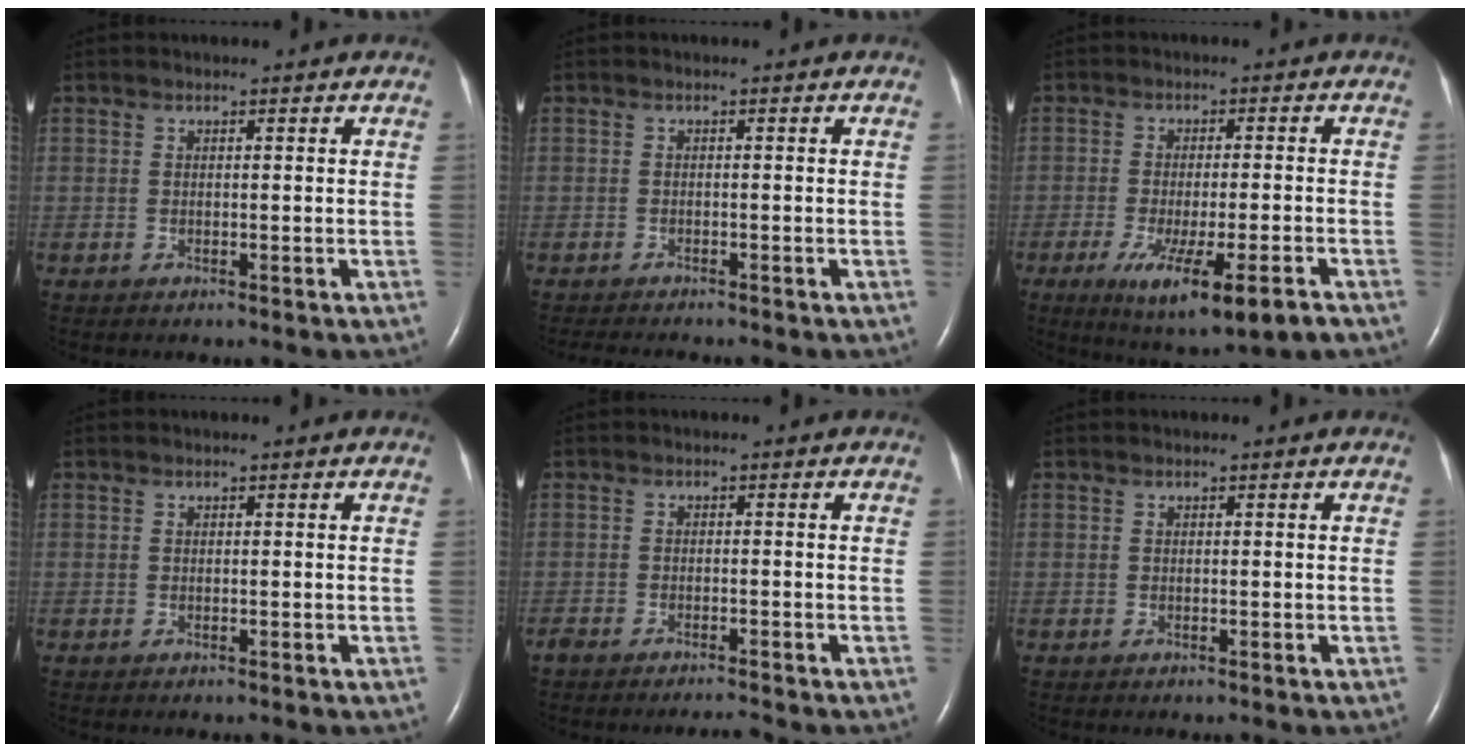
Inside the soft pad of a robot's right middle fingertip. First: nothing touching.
{"total": 4.0, "force": [-3.7, 0.3, 1.5], "torque": [-0.021, -0.009, -0.053]}
{"total": 11.2, "force": [-6.2, 1.2, 9.2], "torque": [-0.149, -0.029, -0.091]}
{"total": 0.0}
{"total": 2.7, "force": [-2.6, -0.1, 0.9], "torque": [-0.018, -0.008, -0.045]}
{"total": 0.0}